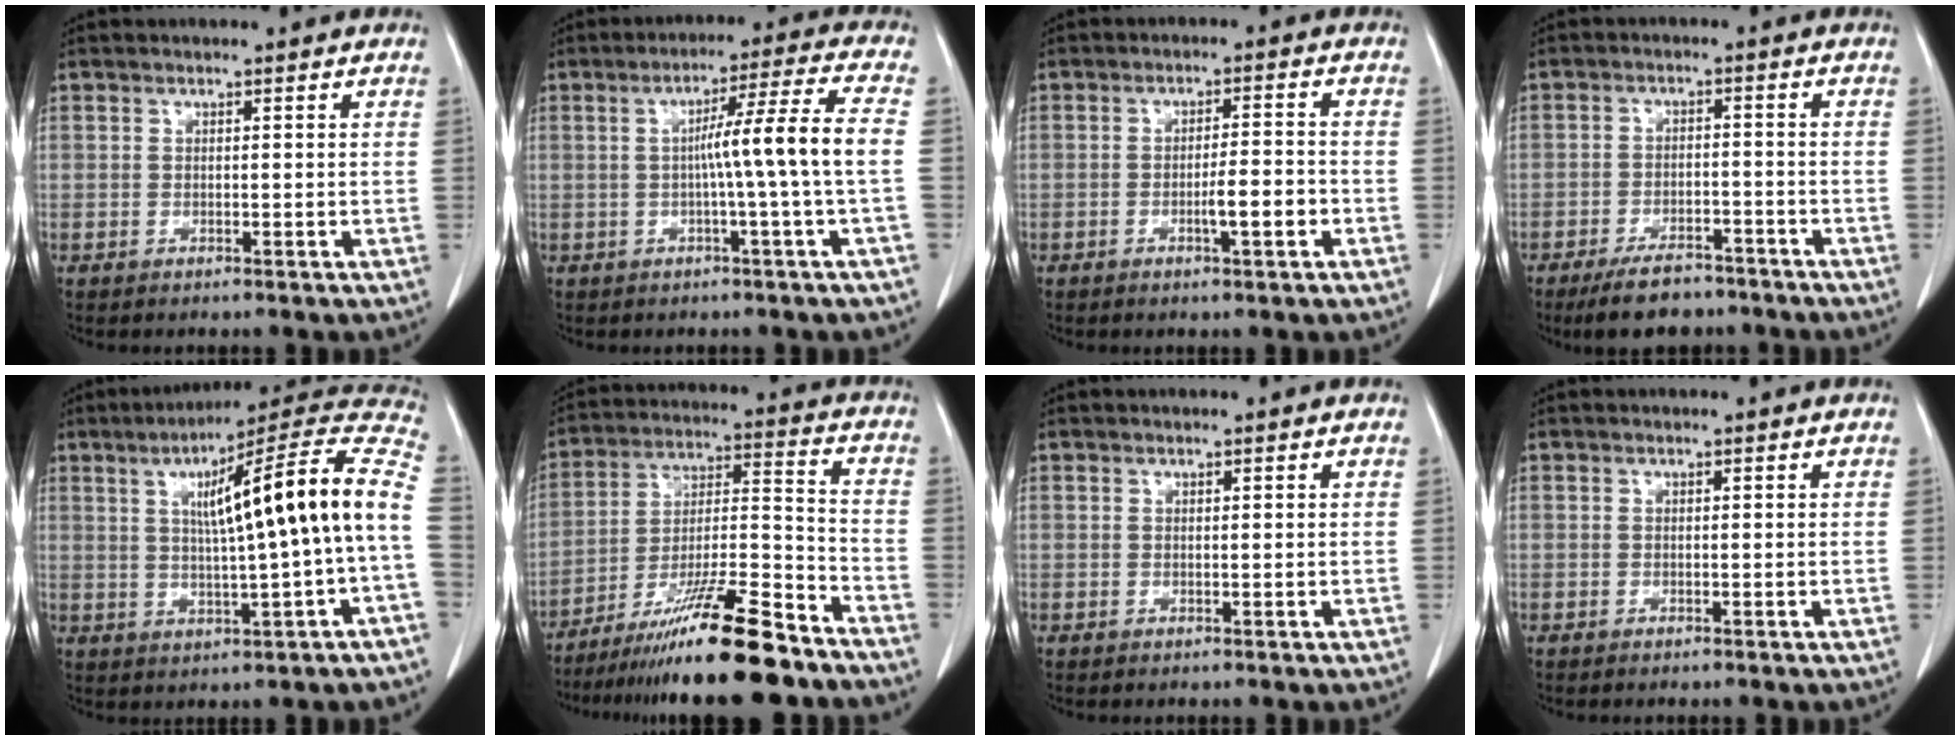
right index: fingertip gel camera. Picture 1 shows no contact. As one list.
[{"total": 9.2, "force": [-0.7, -2.0, 8.9], "torque": [-0.140, 0.014, -0.006]}, {"total": 4.5, "force": [-1.7, 0.5, 4.1], "torque": [-0.064, 0.000, -0.026]}, {"total": 7.4, "force": [-5.9, 2.9, 3.4], "torque": [-0.057, -0.003, -0.097]}, {"total": 19.4, "force": [1.6, 0.1, 19.3], "torque": [-0.257, 0.037, 0.017]}, {"total": 18.4, "force": [-14.6, 0.5, 11.2], "torque": [-0.199, -0.014, -0.246]}, {"total": 0.0}, {"total": 0.0}]